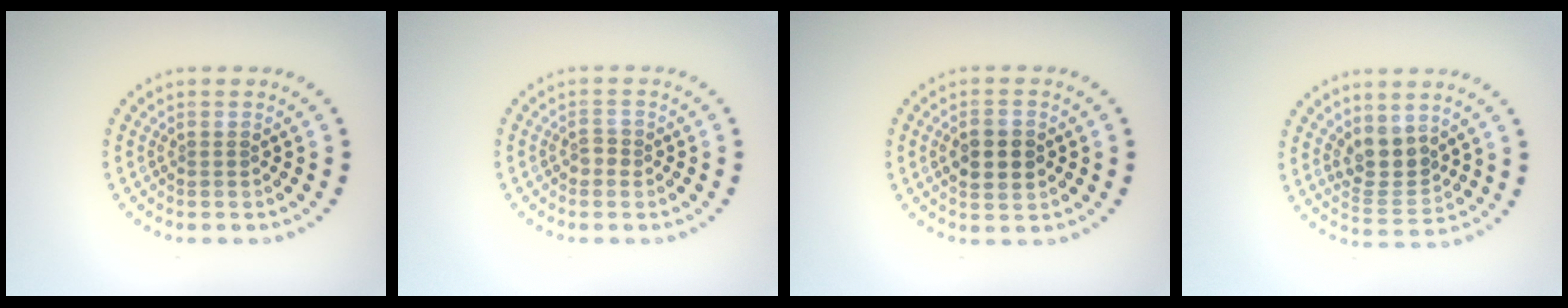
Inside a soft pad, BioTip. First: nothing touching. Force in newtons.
{"total": 1.2, "press": 1.1, "slide": 0.4}
{"total": 4.0, "press": 4.0, "slide": 0.2}
{"total": 3.7, "press": 3.3, "slide": 1.7}